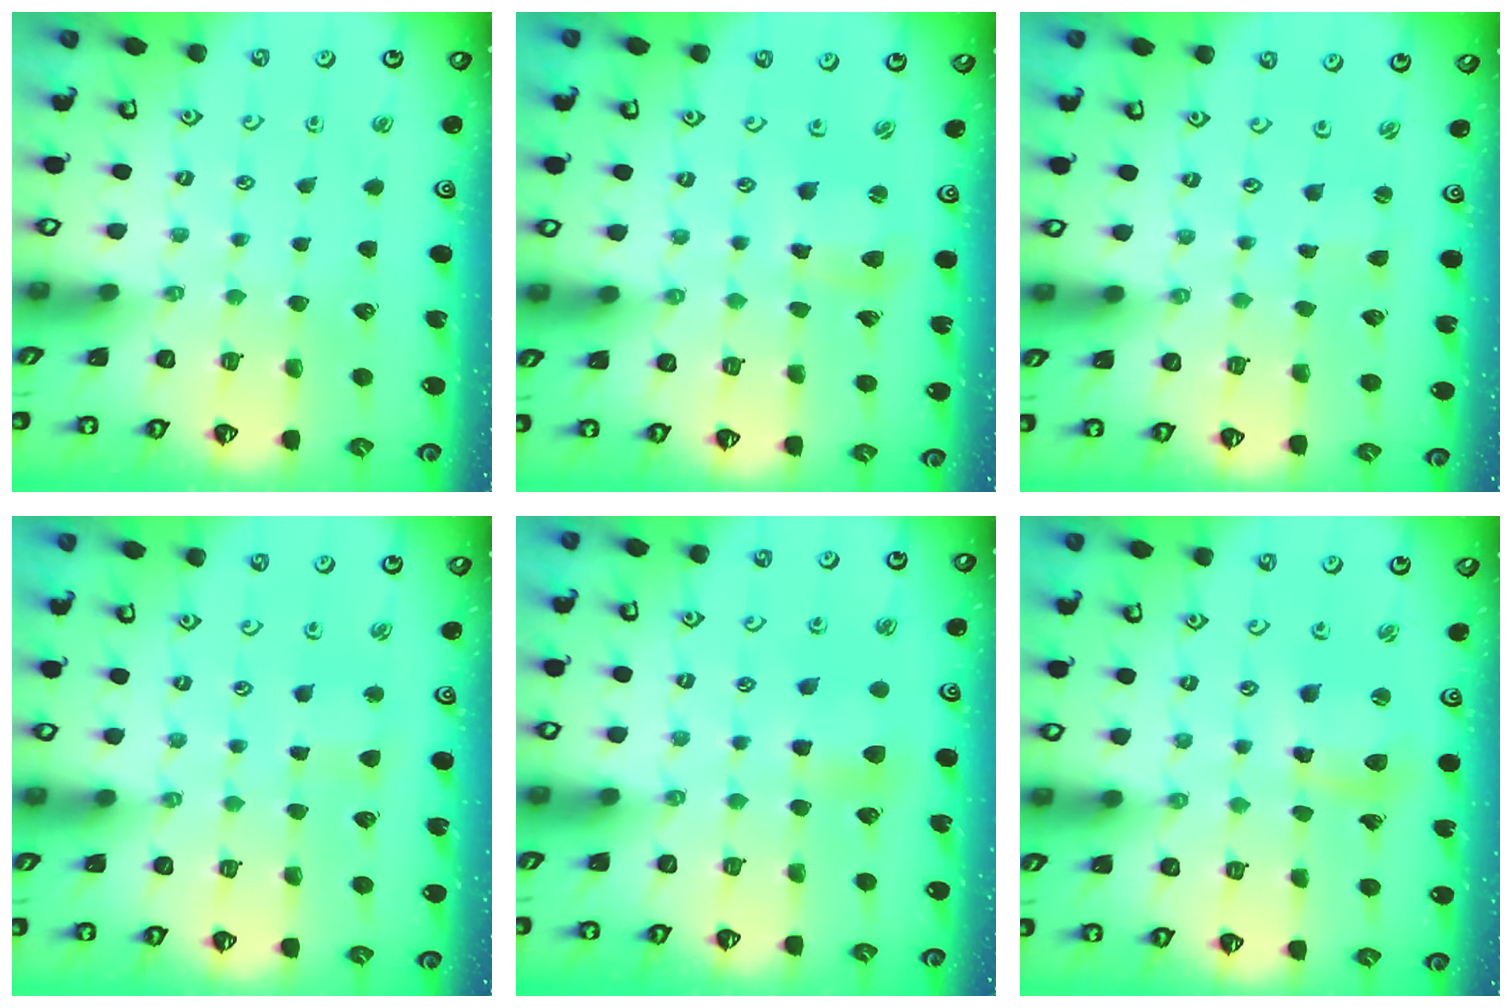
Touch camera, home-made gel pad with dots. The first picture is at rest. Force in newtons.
{"total": 5.1, "press": 5.0, "slide": 0.7}
{"total": 1.1, "press": 1.1, "slide": 0.2}
{"total": 2.8, "press": 2.7, "slide": 0.4}
{"total": 6.6, "press": 6.6, "slide": 0.6}
{"total": 9.2, "press": 9.2, "slide": 1.0}